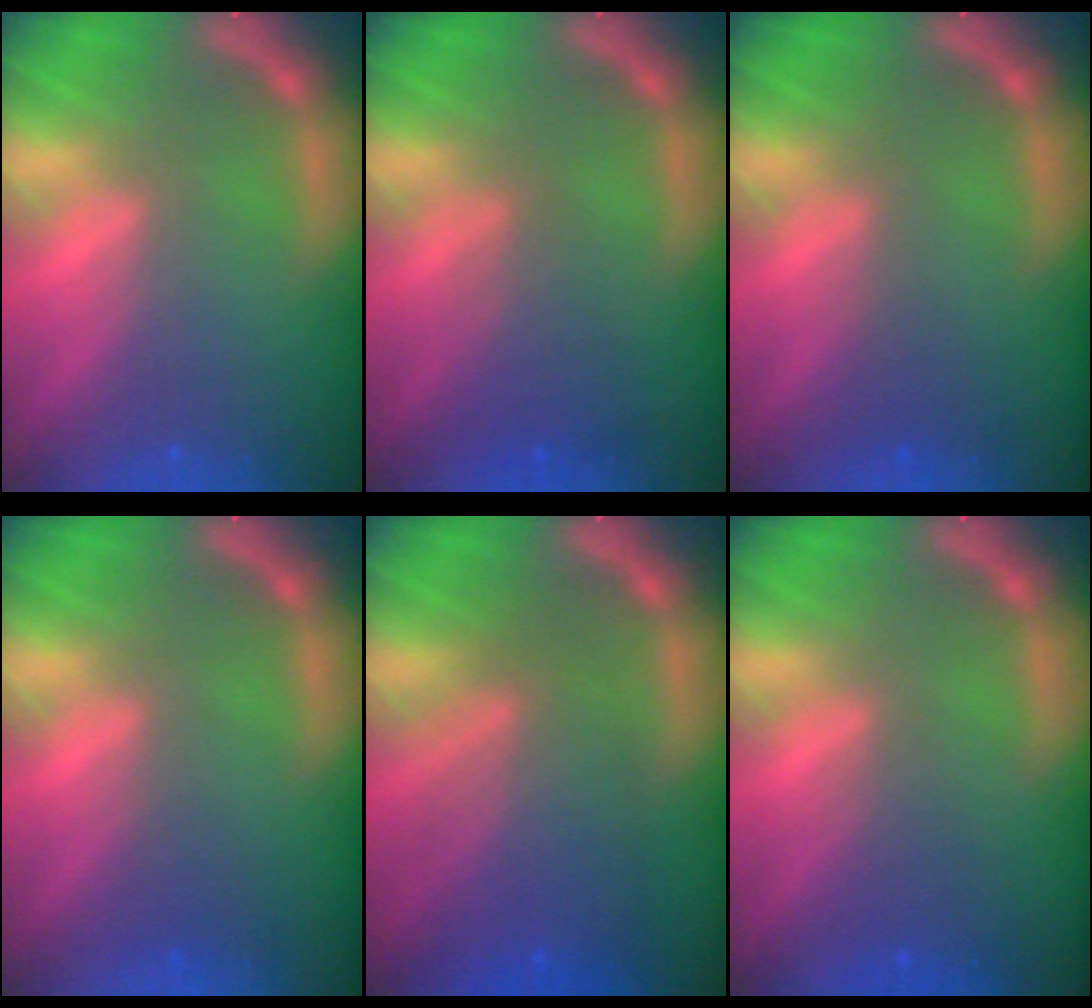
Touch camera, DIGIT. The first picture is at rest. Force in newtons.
{"total": 2.9}
{"total": 1.0}
{"total": 1.0}
{"total": 7.0}
{"total": 1.9}